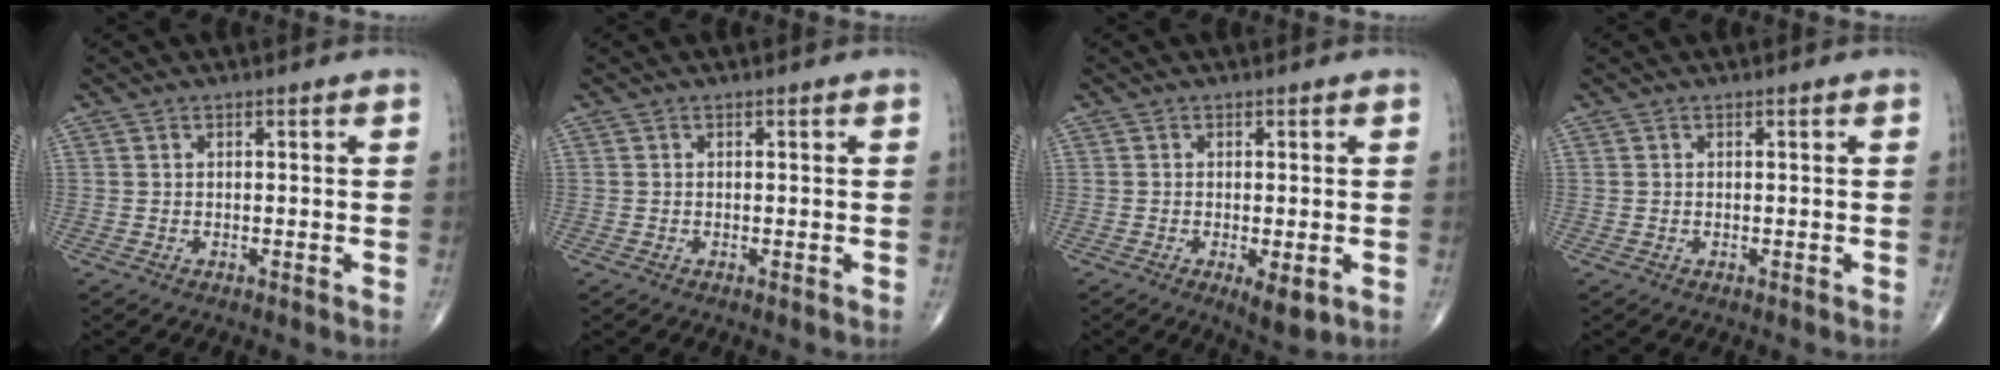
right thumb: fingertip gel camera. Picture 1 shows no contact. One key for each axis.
{"total": 0.0}
{"total": 4.3, "fx": -1.4, "fy": 1.5, "fz": 3.8, "tx": -0.060, "ty": -0.012, "tz": -0.018}
{"total": 0.0}